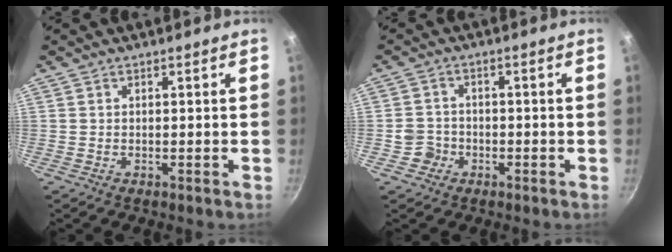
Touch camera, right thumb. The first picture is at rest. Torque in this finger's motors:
{"motor_torque": [0.06, 0.06, -0.04, 0.55, -0.04]}